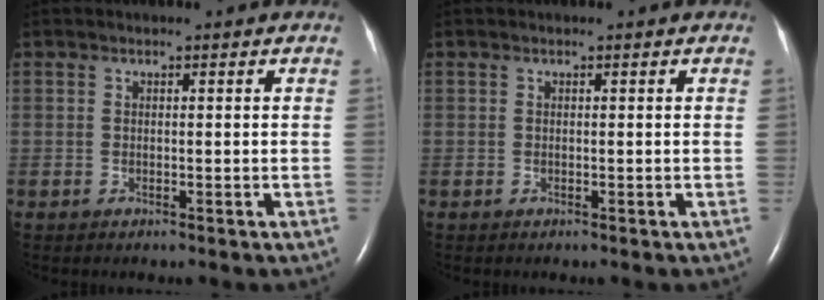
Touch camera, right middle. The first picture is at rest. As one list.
[{"total": 0.0}]